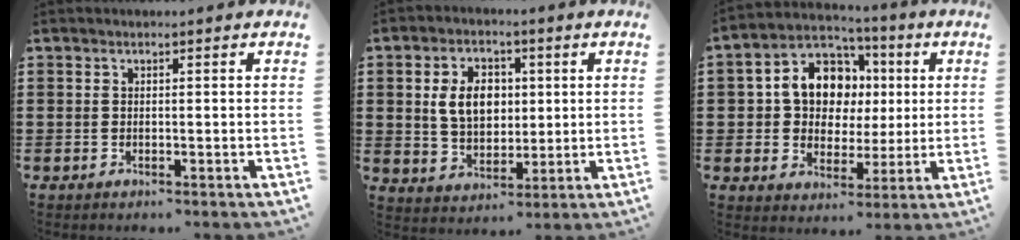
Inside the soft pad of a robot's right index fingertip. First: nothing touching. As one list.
[{"total": 7.4, "force": [1.2, 5.3, 4.9], "torque": [-0.110, 0.008, 0.012]}, {"total": 11.0, "force": [2.3, 8.9, 6.1], "torque": [-0.139, 0.014, 0.045]}]